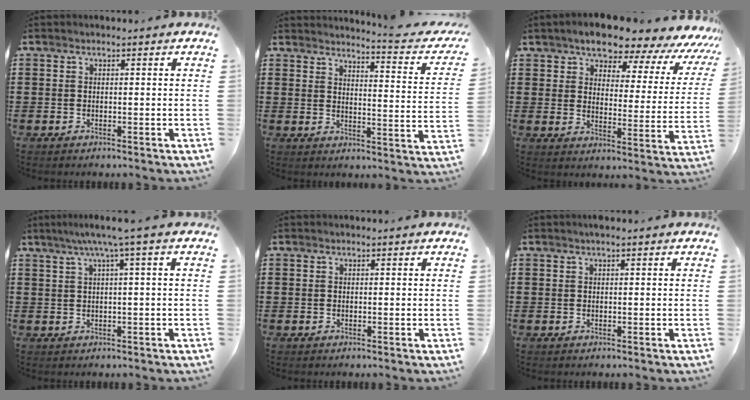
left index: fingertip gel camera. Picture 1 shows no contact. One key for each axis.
{"total": 4.1, "fx": 3.7, "fy": -0.6, "fz": 1.6, "tx": -0.035, "ty": -0.033, "tz": 0.054}
{"total": 7.6, "fx": 6.8, "fy": 1.8, "fz": 2.8, "tx": -0.064, "ty": -0.046, "tz": 0.113}
{"total": 3.7, "fx": 1.1, "fy": -0.5, "fz": 3.5, "tx": -0.068, "ty": -0.004, "tz": 0.014}
{"total": 0.0}
{"total": 0.6, "fx": 0.2, "fy": -0.1, "fz": 0.6, "tx": -0.009, "ty": -0.001, "tz": 0.005}